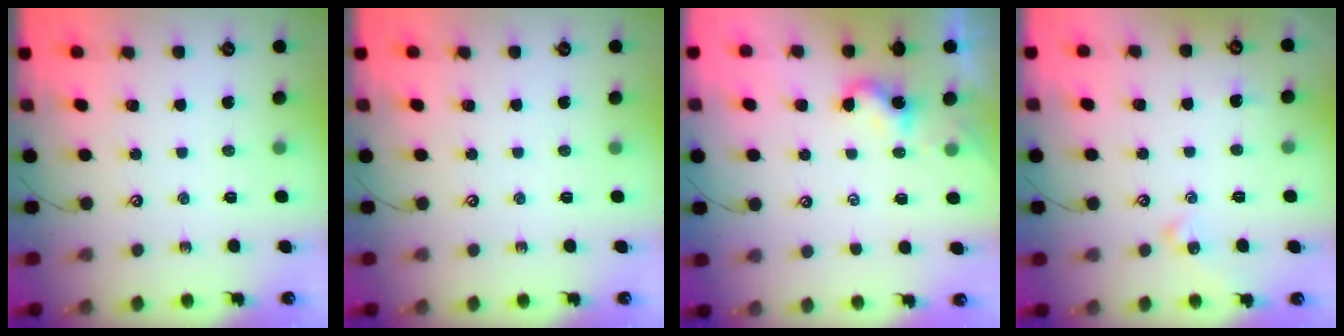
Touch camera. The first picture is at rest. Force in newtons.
{"total": 0.0}
{"total": 1.3, "press": 1.3, "slide": 0.3}
{"total": 3.3, "press": 3.2, "slide": 0.8}